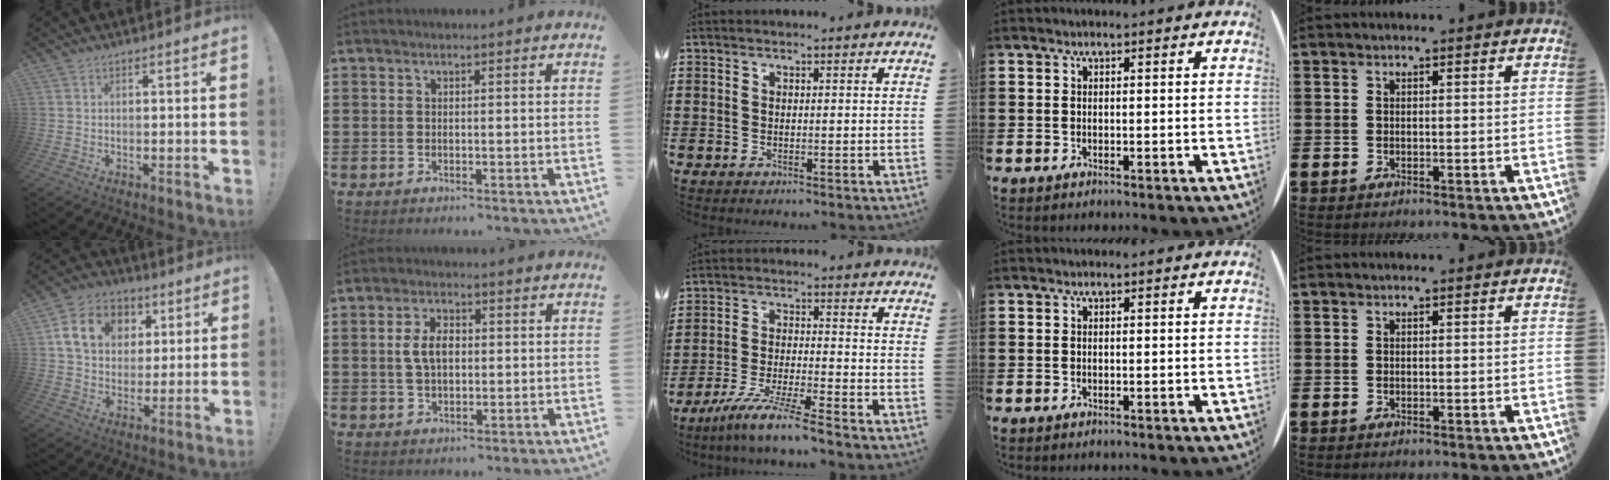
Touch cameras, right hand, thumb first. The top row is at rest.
{"thumb": {"total": 14.2, "force": [4.5, 11.3, 7.4], "torque": [-0.108, -0.006, 0.091]}, "index": {"total": 4.7, "force": [0.4, 2.5, 3.9], "torque": [-0.087, 0.008, 0.003]}, "middle": {"total": 7.0, "force": [-6.0, -0.9, 3.4], "torque": [-0.070, -0.020, -0.116]}}